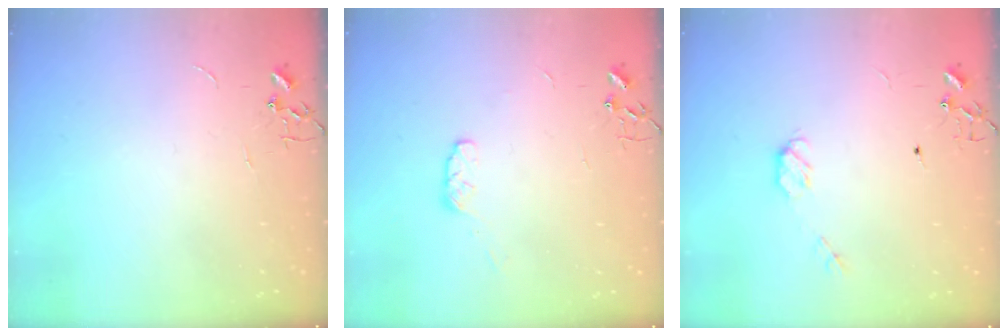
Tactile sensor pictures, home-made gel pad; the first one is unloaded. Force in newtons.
{"total": 5.0, "press": 4.9, "slide": 0.7}
{"total": 4.3, "press": 4.2, "slide": 0.7}